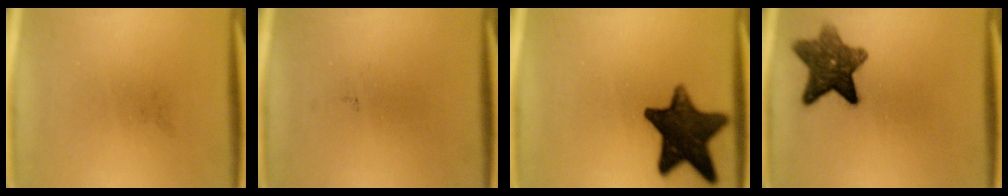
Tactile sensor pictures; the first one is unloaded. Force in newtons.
{"total": 0.0}
{"total": 14.5}
{"total": 9.3}